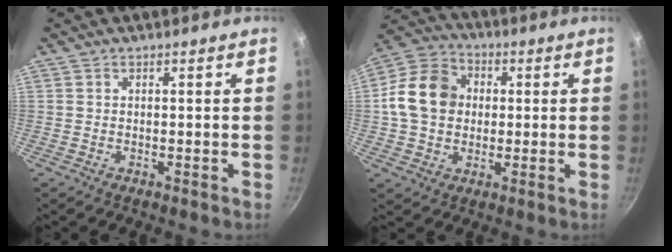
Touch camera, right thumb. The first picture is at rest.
{"total": 13.1, "force": [0.8, 10.8, 7.5], "torque": [-0.106, 0.018, -0.002]}